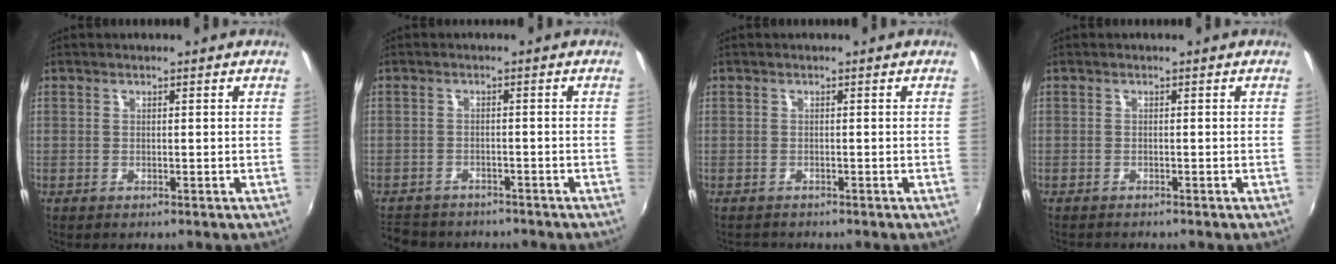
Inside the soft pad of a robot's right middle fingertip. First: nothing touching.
{"total": 8.6, "force": [-7.4, 3.6, 2.4], "torque": [-0.071, -0.010, -0.115]}
{"total": 1.4, "force": [-1.3, 0.6, -0.1], "torque": [-0.002, 0.001, -0.022]}
{"total": 1.5, "force": [-1.5, 0.1, 0.4], "torque": [-0.009, -0.009, -0.023]}